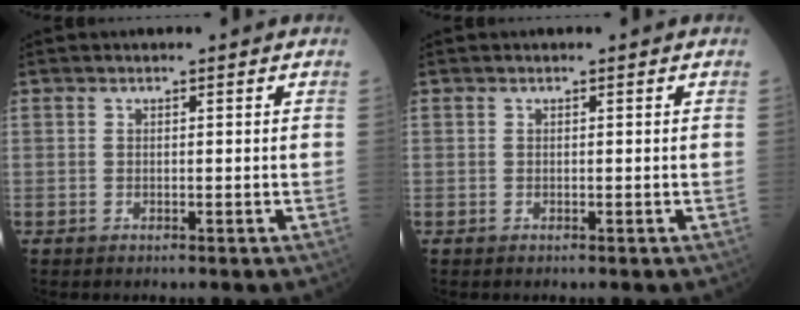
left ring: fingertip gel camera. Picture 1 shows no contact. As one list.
[{"total": 0.0}]